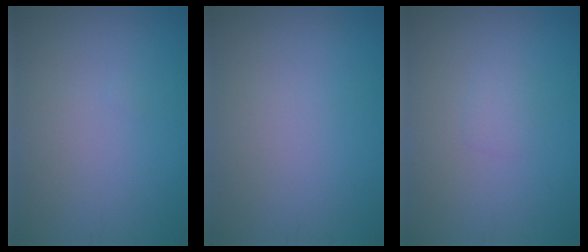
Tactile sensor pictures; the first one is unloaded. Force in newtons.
{"total": 0.0}
{"total": 0.9, "press": 0.9, "slide": 0.1}